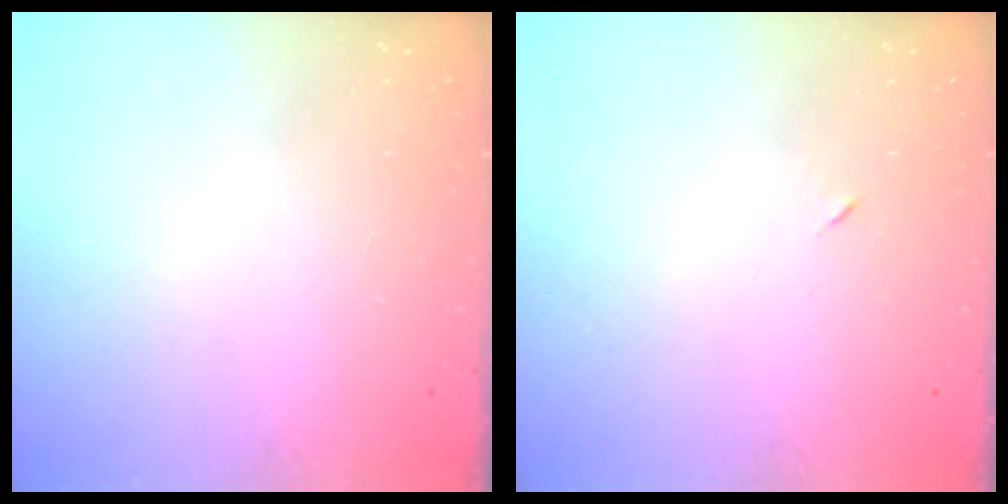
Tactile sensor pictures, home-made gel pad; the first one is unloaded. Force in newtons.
{"total": 3.3, "press": 3.2, "slide": 0.7}